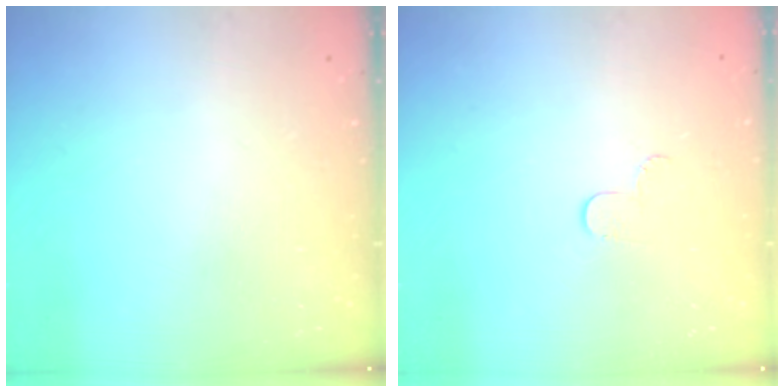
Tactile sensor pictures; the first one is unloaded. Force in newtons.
{"total": 3.8, "press": 3.8, "slide": 0.4}